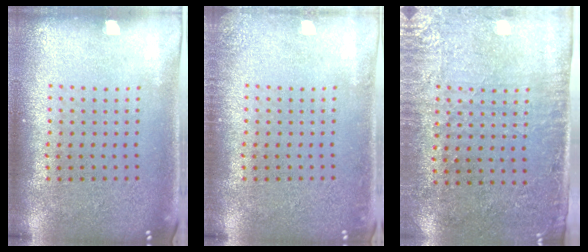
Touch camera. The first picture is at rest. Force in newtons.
{"total": 1.1, "press": 1.1, "slide": 0.1}
{"total": 2.9, "press": 2.5, "slide": 1.5}